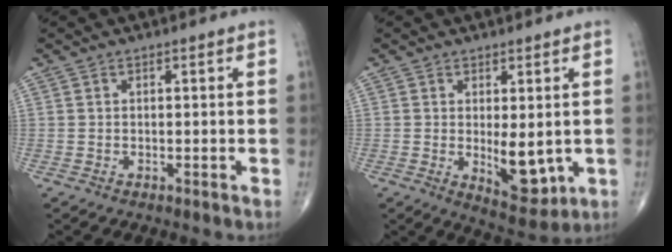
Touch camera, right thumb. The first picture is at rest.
{"total": 7.5, "force": [-0.5, 3.5, 6.6], "torque": [-0.076, -0.019, 0.009]}